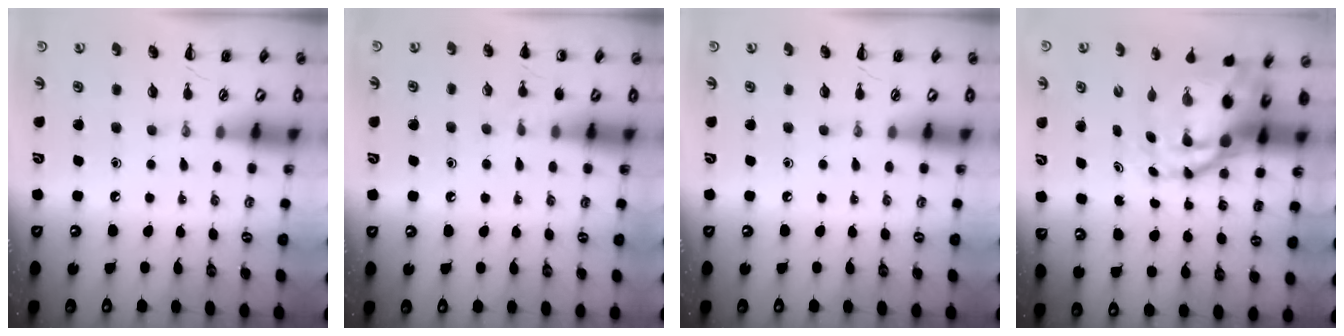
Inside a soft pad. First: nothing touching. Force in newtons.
{"total": 5.2, "press": 4.9, "slide": 1.6}
{"total": 0.0}
{"total": 11.5, "press": 11.1, "slide": 3.2}